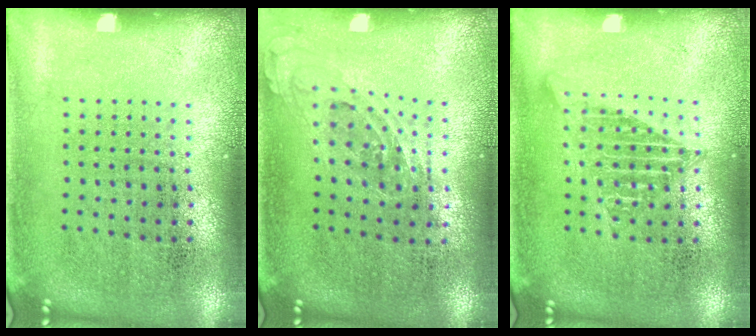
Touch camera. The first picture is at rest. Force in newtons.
{"total": 0.8, "press": 0.7, "slide": 0.3}
{"total": 1.2, "press": 1.1, "slide": 0.3}